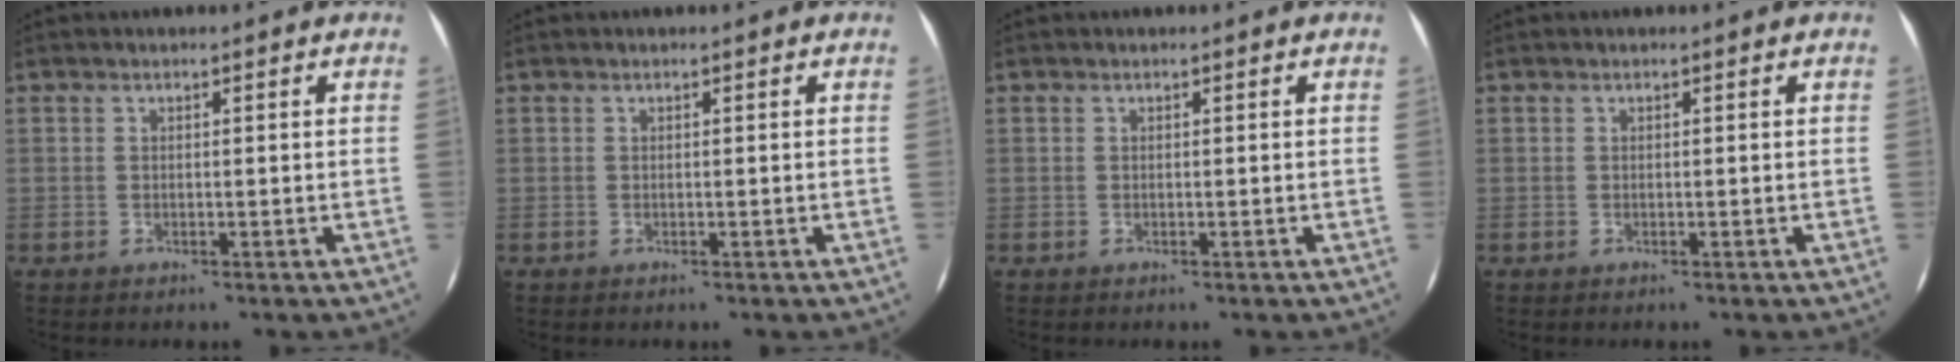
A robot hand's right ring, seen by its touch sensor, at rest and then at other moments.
{"total": 0.0}
{"total": 0.0}
{"total": 0.0}